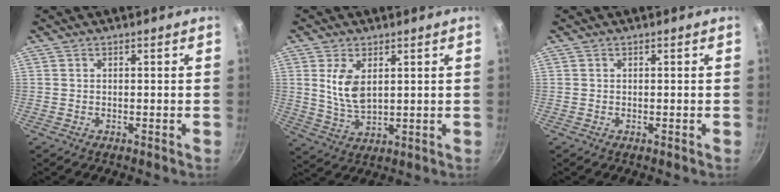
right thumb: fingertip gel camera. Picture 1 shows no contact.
{"total": 8.4, "force": [2.5, 4.5, 6.7], "torque": [-0.120, -0.017, 0.062]}
{"total": 0.0}